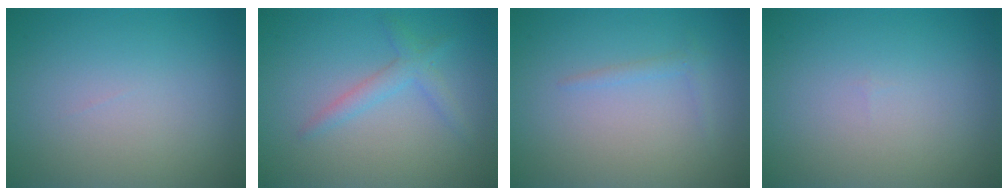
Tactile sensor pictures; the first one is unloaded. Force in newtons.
{"total": 2.0, "press": 2.0, "slide": 0.2}
{"total": 0.9, "press": 0.9, "slide": 0.0}
{"total": 0.0}